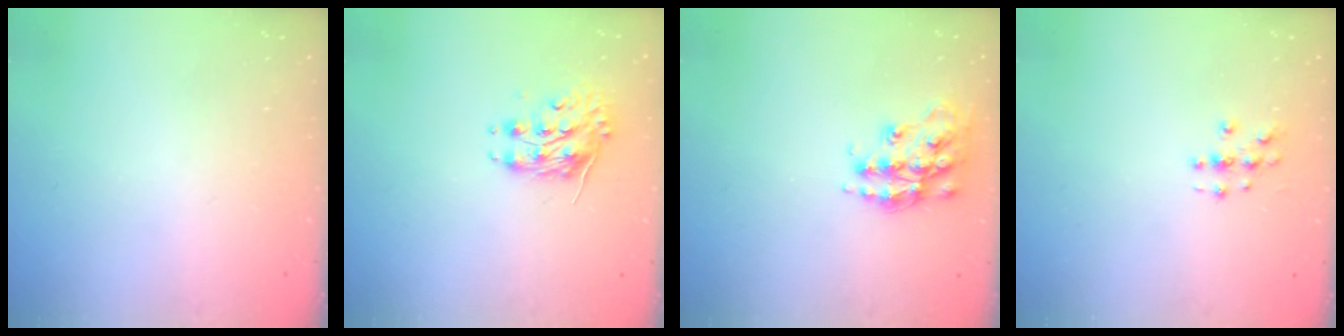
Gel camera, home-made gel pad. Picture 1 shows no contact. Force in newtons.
{"total": 8.2, "press": 8.2, "slide": 0.3}
{"total": 15.1, "press": 15.0, "slide": 1.0}
{"total": 2.8, "press": 2.8, "slide": 0.3}